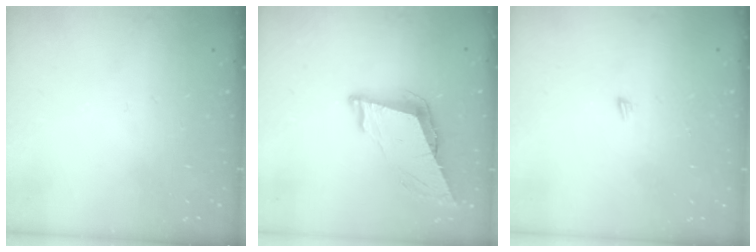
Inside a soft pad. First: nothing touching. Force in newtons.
{"total": 9.0, "press": 8.4, "slide": 3.2}
{"total": 3.9, "press": 3.9, "slide": 0.3}